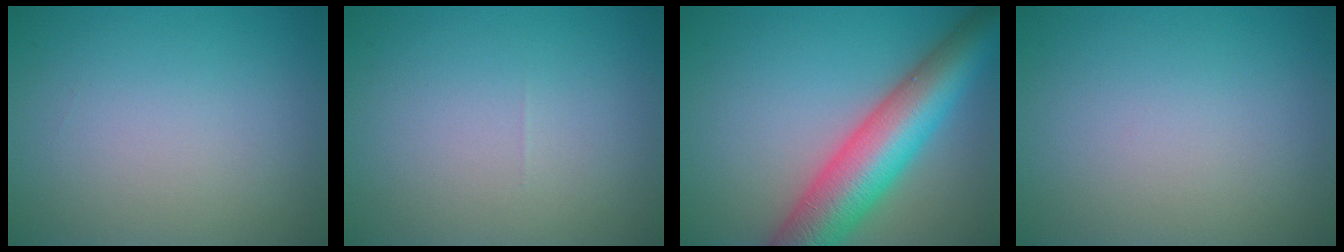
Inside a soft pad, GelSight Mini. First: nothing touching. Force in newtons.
{"total": 0.0}
{"total": 10.1, "press": 10.1, "slide": 0.3}
{"total": 0.0}